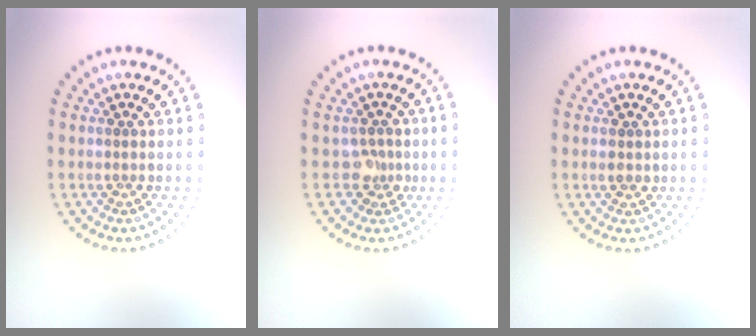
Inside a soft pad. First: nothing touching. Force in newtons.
{"total": 1.8, "press": 1.4, "slide": 1.1}
{"total": 1.1, "press": 1.1, "slide": 0.3}